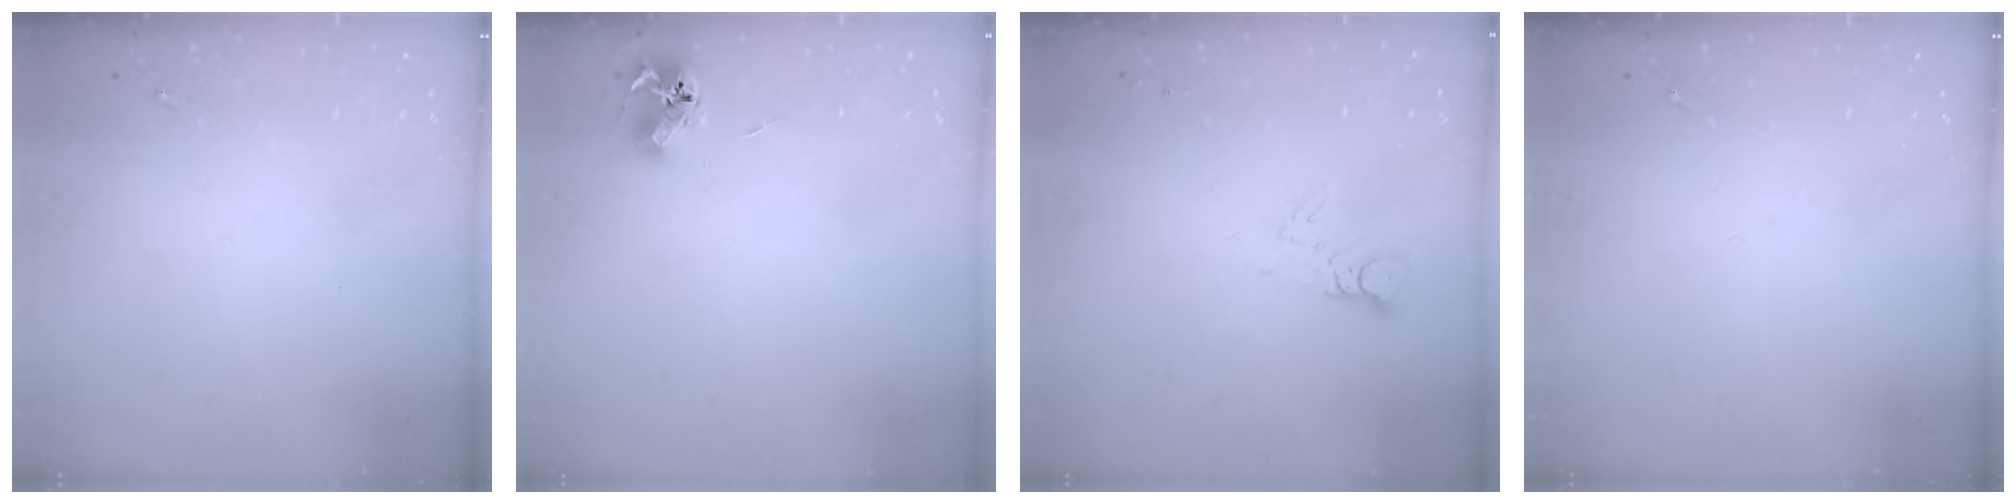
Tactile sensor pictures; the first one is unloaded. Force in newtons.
{"total": 6.8, "press": 6.8, "slide": 0.9}
{"total": 3.0, "press": 3.0, "slide": 0.3}
{"total": 0.0}